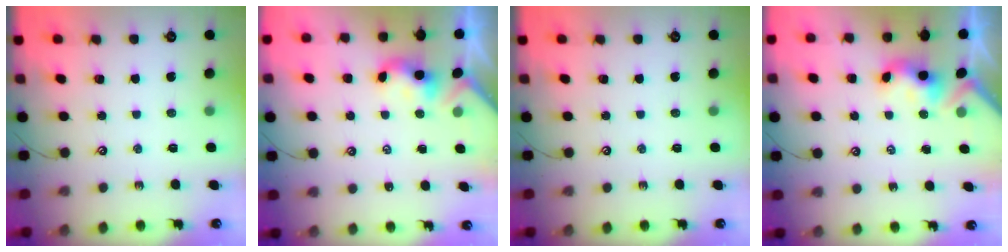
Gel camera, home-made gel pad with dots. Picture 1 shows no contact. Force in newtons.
{"total": 2.1, "press": 2.1, "slide": 0.3}
{"total": 0.0}
{"total": 3.7, "press": 3.7, "slide": 0.2}